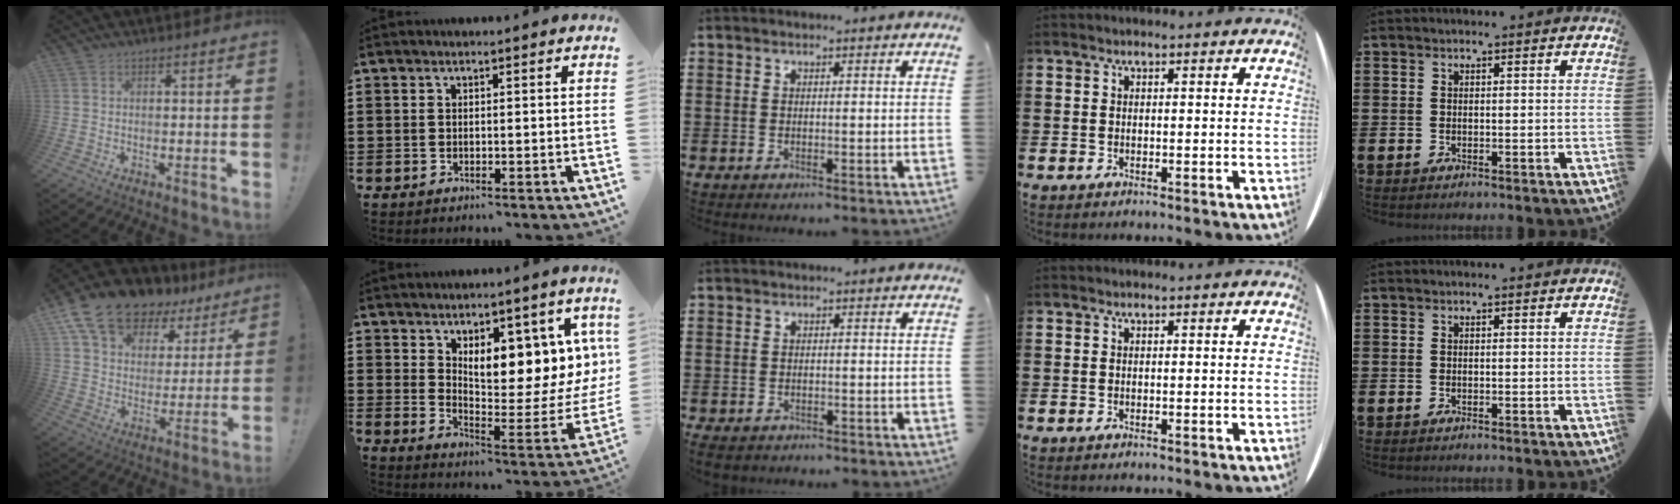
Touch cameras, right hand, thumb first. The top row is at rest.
{"thumb": {"total": 16.4, "force": [12.5, 8.0, 6.8], "torque": [-0.126, -0.090, 0.229]}, "index": {"total": 9.5, "force": [5.0, 3.8, 7.1], "torque": [-0.092, -0.071, 0.079]}, "middle": {"total": 1.2, "force": [-1.1, 0.4, 0.2], "torque": [-0.005, -0.003, -0.023]}}